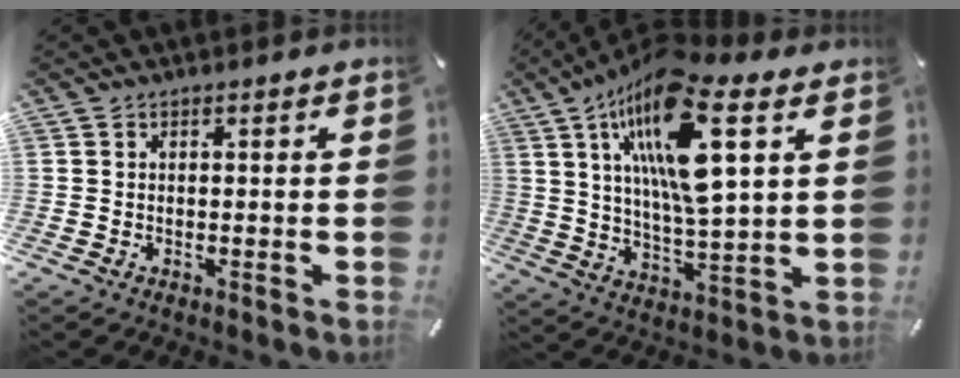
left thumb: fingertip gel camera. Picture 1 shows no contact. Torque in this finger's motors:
{"motor_torque": [1.31, 1.27, 1.57, -1.20, 0.81]}